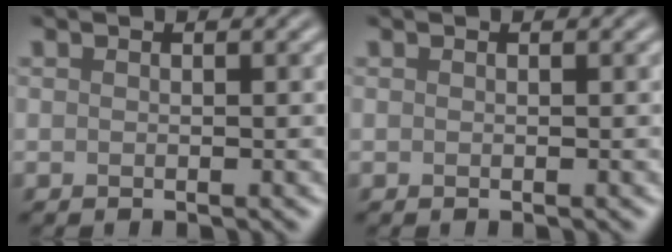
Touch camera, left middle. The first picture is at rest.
{"total": 0.0}